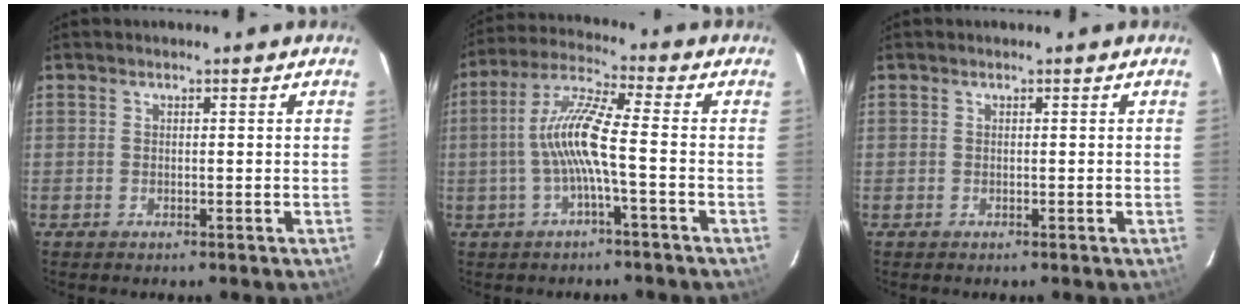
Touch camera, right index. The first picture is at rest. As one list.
[{"total": 9.1, "force": [-1.9, 0.2, 8.9], "torque": [-0.193, 0.012, -0.036]}, {"total": 0.0}]